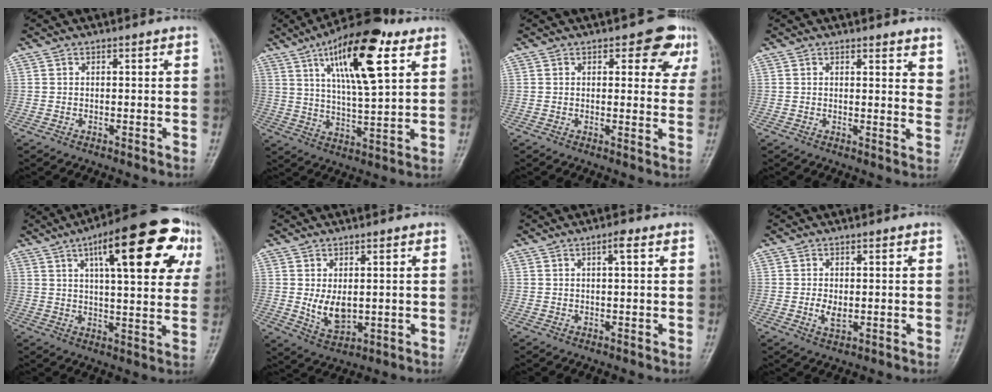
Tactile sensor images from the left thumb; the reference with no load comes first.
{"total": 18.2, "force": [8.5, 5.7, 15.1], "torque": [-0.228, -0.023, 0.140]}
{"total": 7.3, "force": [3.7, 3.8, 4.9], "torque": [-0.016, -0.011, 0.038]}
{"total": 4.6, "force": [3.8, 1.3, 2.2], "torque": [-0.012, -0.025, 0.041]}
{"total": 23.1, "force": [9.7, 7.3, 19.7], "torque": [-0.248, 0.000, 0.129]}
{"total": 6.1, "force": [0.4, 3.8, 4.7], "torque": [-0.069, -0.017, 0.019]}
{"total": 2.1, "force": [0.9, 0.4, 1.9], "torque": [-0.031, 0.003, 0.013]}
{"total": 3.0, "force": [-0.2, 1.9, 2.4], "torque": [-0.044, -0.006, -0.003]}